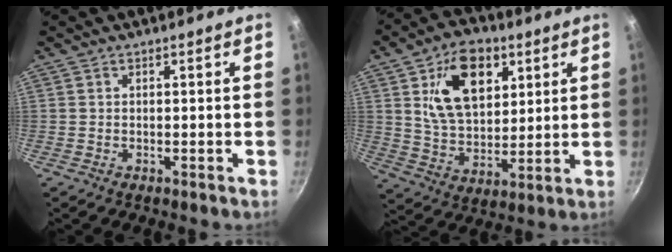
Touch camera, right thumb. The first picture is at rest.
{"total": 16.6, "force": [6.1, 10.5, 11.3], "torque": [-0.147, -0.021, 0.106]}